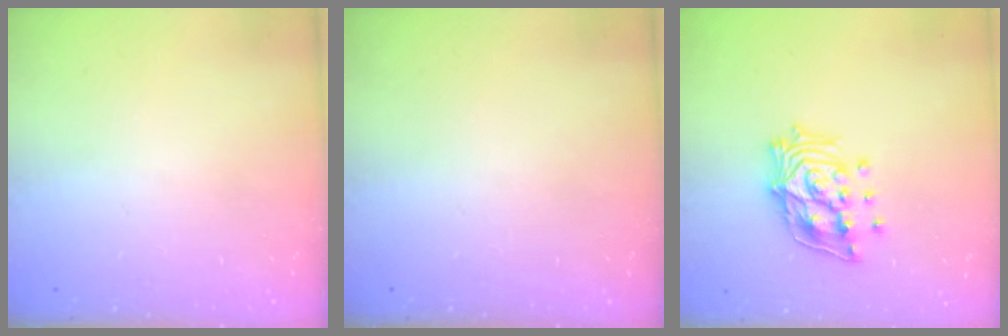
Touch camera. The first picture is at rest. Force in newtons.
{"total": 0.0}
{"total": 14.0, "press": 13.9, "slide": 1.7}